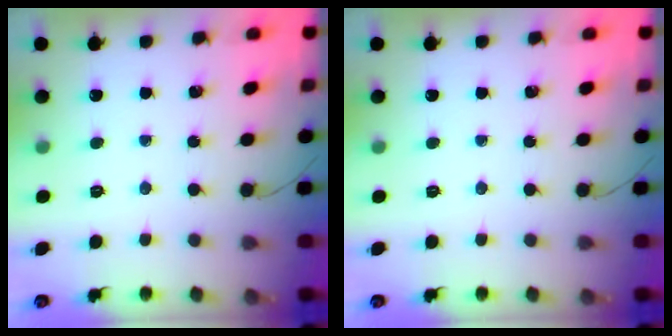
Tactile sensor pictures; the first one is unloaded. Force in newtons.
{"total": 0.0}